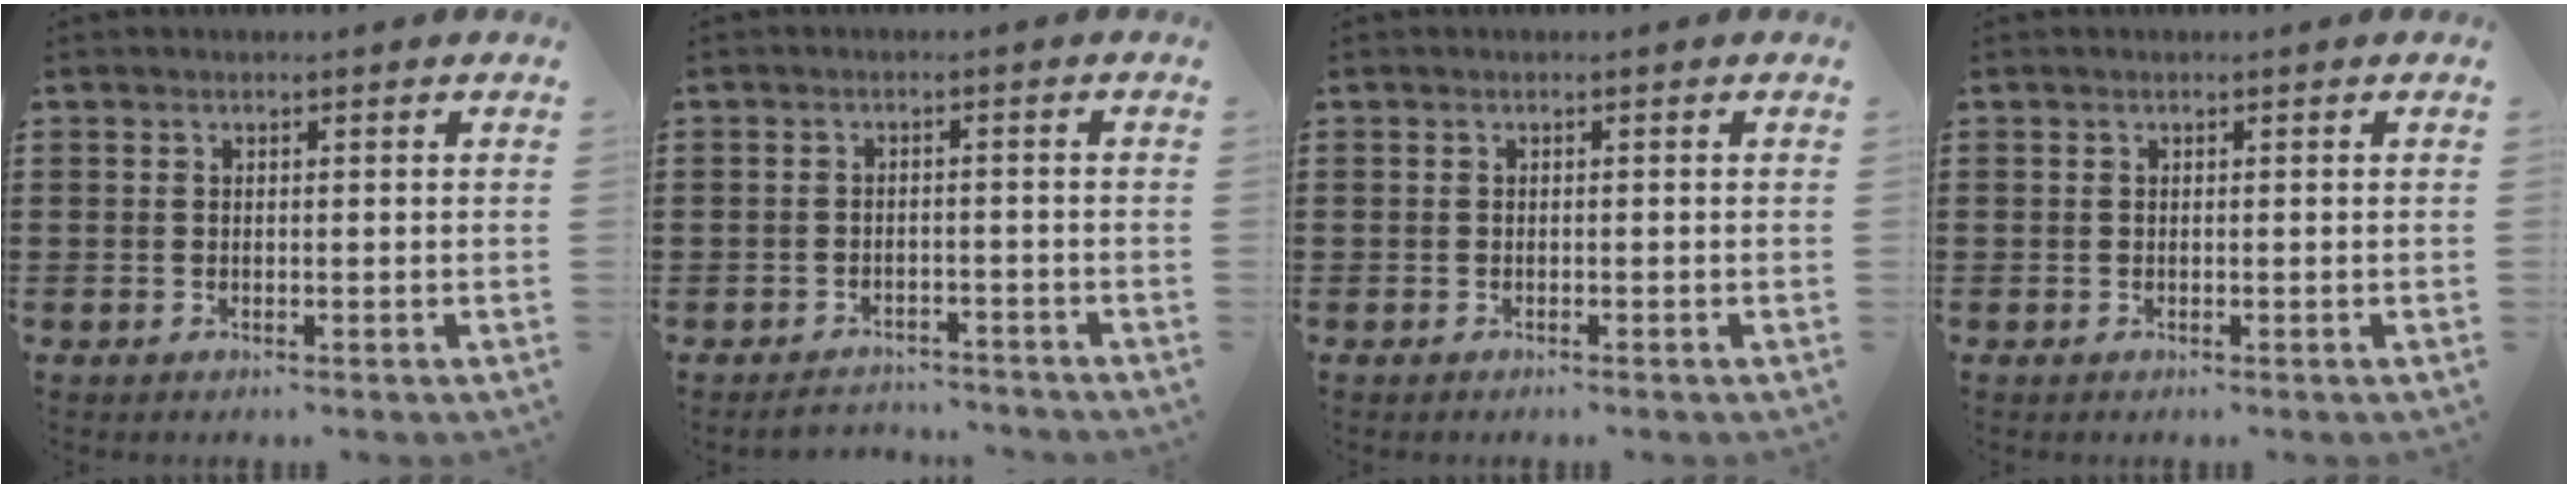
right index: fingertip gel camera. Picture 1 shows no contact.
{"total": 2.6, "force": [-2.5, 0.4, -0.1], "torque": [-0.006, 0.001, -0.056]}
{"total": 0.0}
{"total": 0.0}